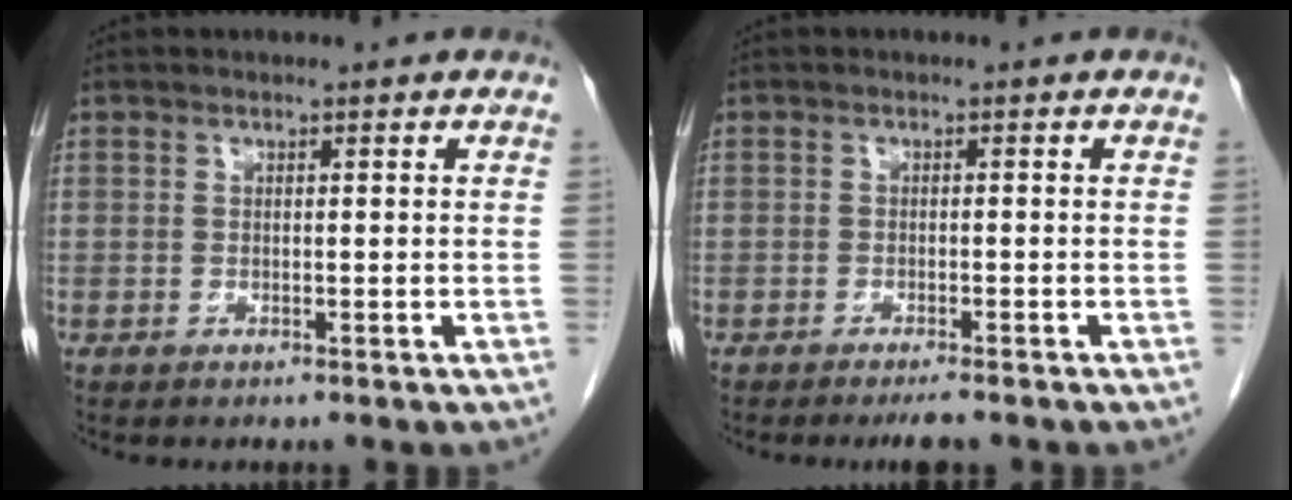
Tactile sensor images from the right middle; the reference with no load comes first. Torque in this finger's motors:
{"motor_torque": [0.38, -0.23, 0.00, 0.03]}